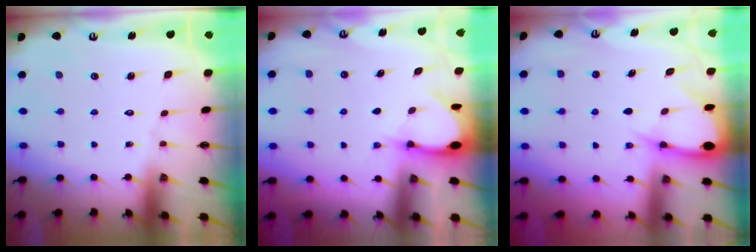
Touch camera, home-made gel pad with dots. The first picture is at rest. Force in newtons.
{"total": 3.1, "press": 3.1, "slide": 0.3}
{"total": 5.2, "press": 5.1, "slide": 0.6}